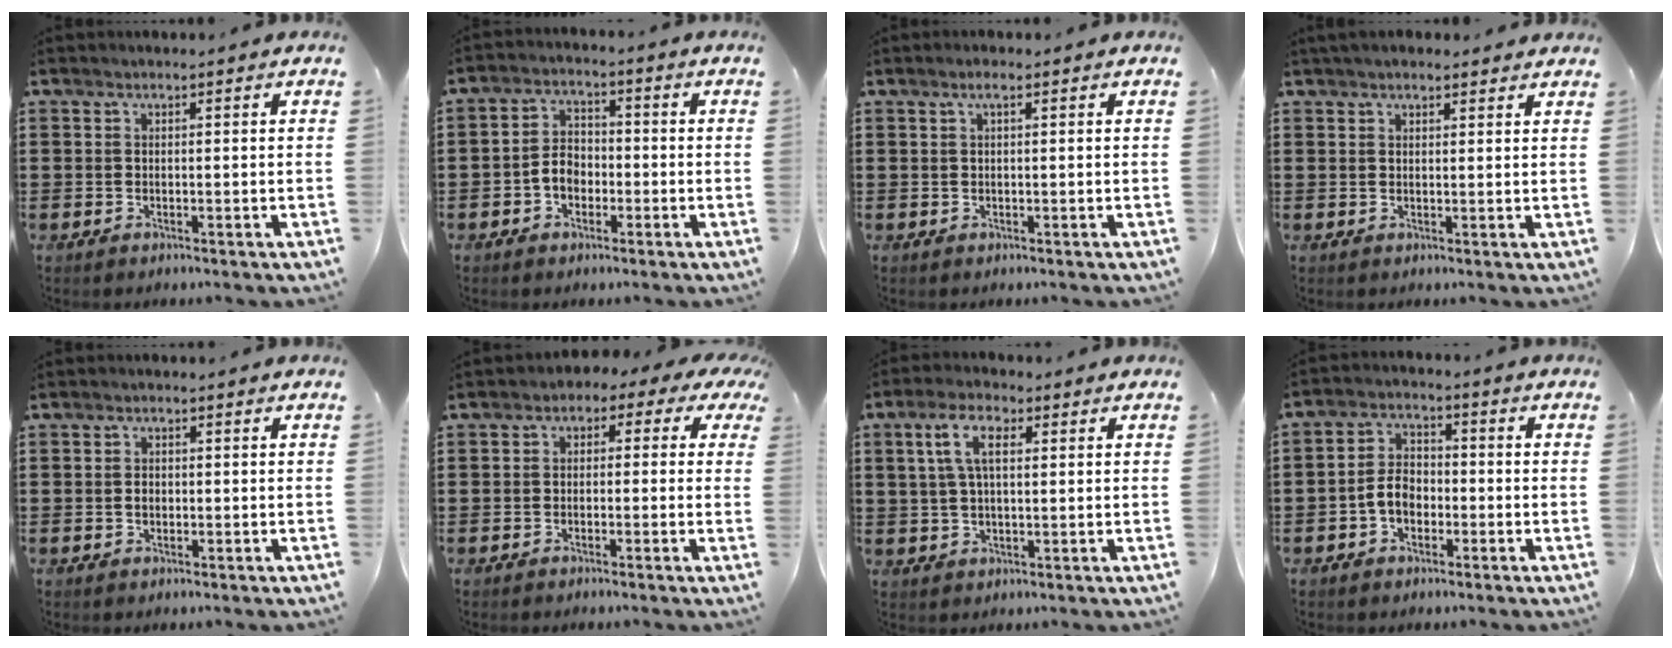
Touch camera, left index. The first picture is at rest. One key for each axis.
{"total": 4.1, "fx": -1.5, "fy": 3.0, "fz": 2.4, "tx": -0.057, "ty": 0.008, "tz": -0.033}
{"total": 1.1, "fx": 0.4, "fy": 0.1, "fz": 1.0, "tx": -0.020, "ty": 0.002, "tz": 0.006}
{"total": 2.1, "fx": 1.9, "fy": 0.5, "fz": 0.8, "tx": -0.020, "ty": 0.005, "tz": 0.035}
{"total": 1.2, "fx": -0.1, "fy": 0.9, "fz": 0.8, "tx": -0.019, "ty": 0.005, "tz": -0.003}
{"total": 2.3, "fx": -1.8, "fy": 1.2, "fz": 0.9, "tx": -0.019, "ty": 0.008, "tz": -0.041}
{"total": 6.1, "fx": 2.0, "fy": 2.6, "fz": 5.1, "tx": -0.117, "ty": 0.009, "tz": 0.030}
{"total": 4.8, "fx": -1.6, "fy": 3.2, "fz": 3.1, "tx": -0.073, "ty": 0.007, "tz": -0.036}